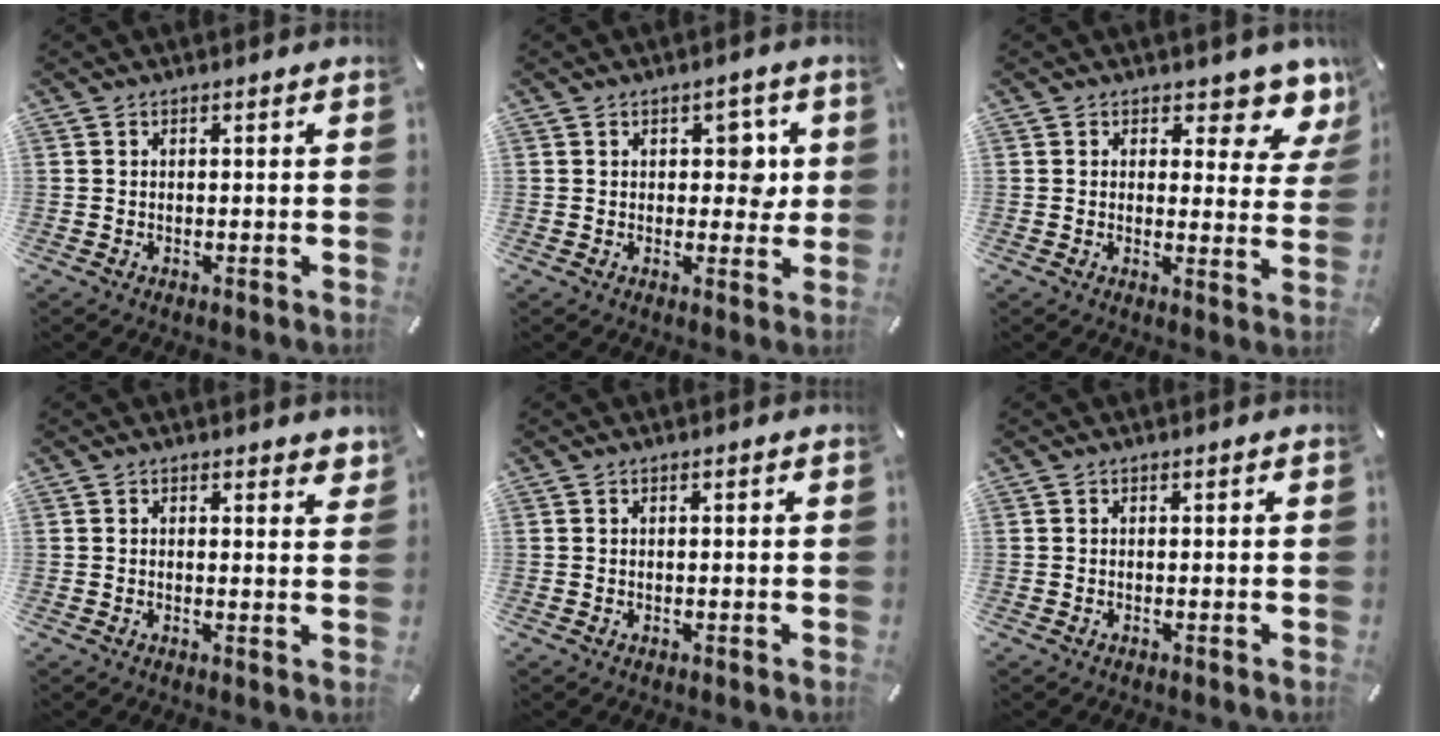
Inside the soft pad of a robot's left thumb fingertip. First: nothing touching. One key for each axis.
{"total": 5.9, "fx": 1.5, "fy": 4.0, "fz": 4.2, "tx": -0.040, "ty": -0.008, "tz": 0.015}
{"total": 7.4, "fx": 5.6, "fy": 3.5, "fz": 3.3, "tx": -0.020, "ty": -0.050, "tz": 0.093}
{"total": 1.4, "fx": 1.1, "fy": 0.6, "fz": 0.6, "tx": 0.003, "ty": -0.005, "tz": 0.018}
{"total": 0.0}
{"total": 0.0}